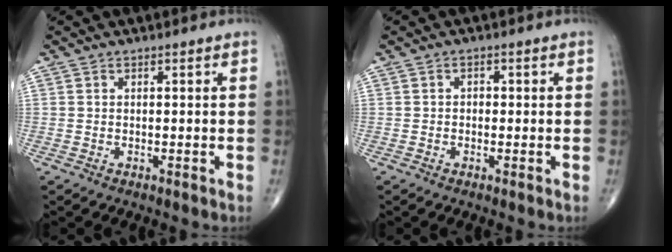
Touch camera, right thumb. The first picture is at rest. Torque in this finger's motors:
{"motor_torque": [0.15, -0.26, 0.03, 0.11, 0.03]}